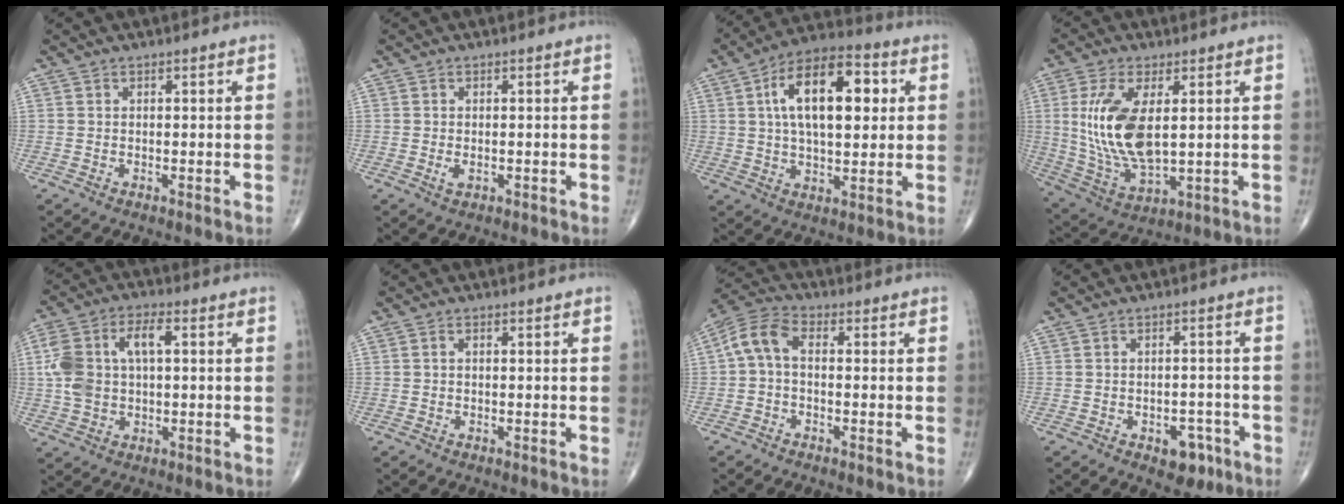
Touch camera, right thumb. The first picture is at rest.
{"total": 1.5, "force": [-0.4, 0.8, 1.2], "torque": [-0.023, -0.003, -0.006]}
{"total": 17.3, "force": [3.9, 8.5, 14.6], "torque": [-0.221, 0.014, 0.059]}
{"total": 15.0, "force": [2.3, 7.0, 13.1], "torque": [-0.272, -0.017, 0.058]}
{"total": 11.4, "force": [1.5, 6.5, 9.2], "torque": [-0.192, 0.026, 0.029]}
{"total": 0.6, "force": [0.0, 0.4, 0.5], "torque": [-0.007, 0.001, -0.004]}
{"total": 6.5, "force": [-0.2, 3.7, 5.3], "torque": [-0.106, 0.023, -0.017]}
{"total": 5.5, "force": [-2.8, 3.5, 3.2], "torque": [-0.019, 0.019, -0.034]}